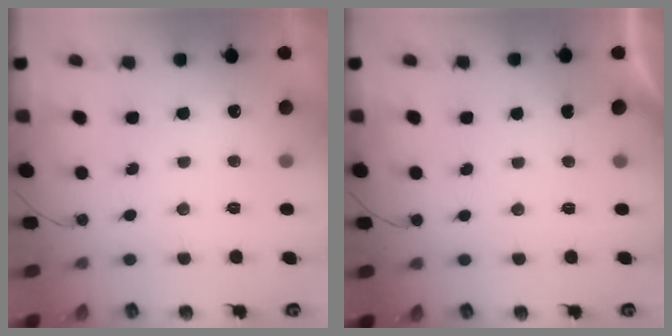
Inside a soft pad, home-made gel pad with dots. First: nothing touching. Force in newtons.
{"total": 0.7, "press": 0.7, "slide": 0.1}